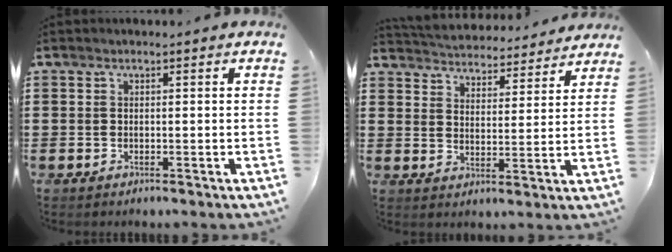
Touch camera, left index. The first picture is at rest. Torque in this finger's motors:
{"motor_torque": [0.03, -2.11, -0.39, 0.00]}